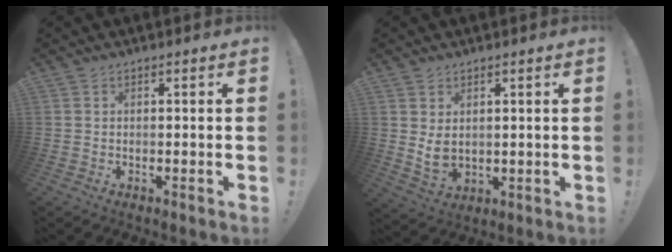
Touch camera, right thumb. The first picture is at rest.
{"total": 5.6, "force": [1.8, 3.8, 3.6], "torque": [-0.043, -0.017, 0.034]}